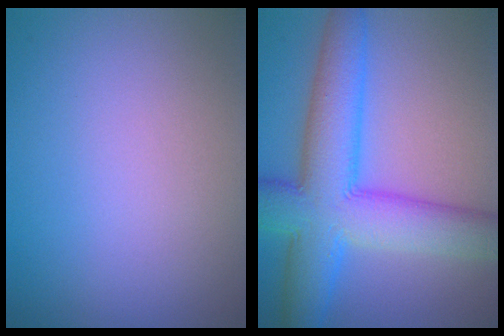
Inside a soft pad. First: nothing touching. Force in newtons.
{"total": 10.5, "press": 10.5, "slide": 0.0}